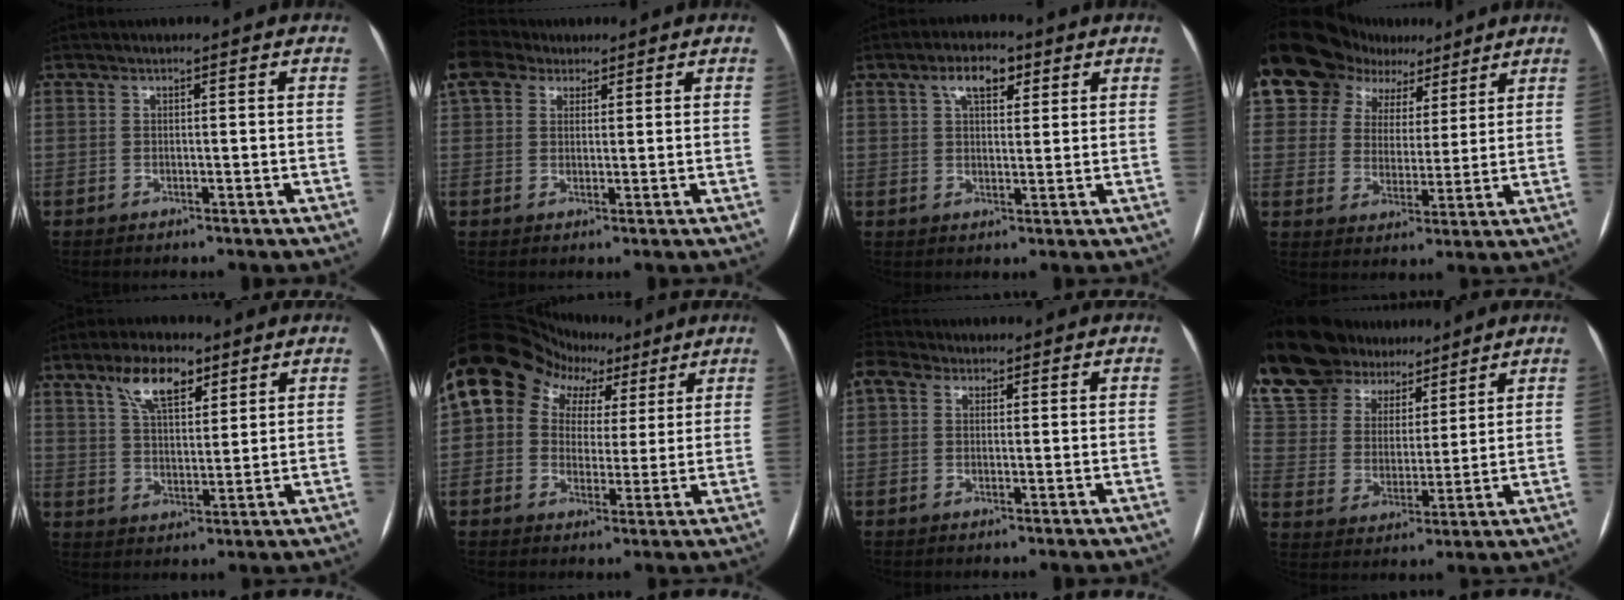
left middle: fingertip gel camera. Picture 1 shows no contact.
{"total": 4.4, "force": [3.7, 2.3, 0.6], "torque": [-0.024, 0.024, 0.078]}
{"total": 5.3, "force": [2.8, 2.4, 3.8], "torque": [-0.070, 0.013, 0.047]}
{"total": 16.6, "force": [11.5, 10.8, 5.4], "torque": [-0.118, 0.049, 0.190]}
{"total": 8.3, "force": [5.2, 3.2, 5.7], "torque": [-0.109, 0.013, 0.096]}
{"total": 12.3, "force": [5.7, 9.8, 4.9], "torque": [-0.069, 0.058, 0.089]}
{"total": 2.4, "force": [1.4, 1.7, 0.9], "torque": [-0.028, 0.022, 0.030]}
{"total": 19.8, "force": [16.6, 8.6, 6.8], "torque": [-0.161, 0.037, 0.301]}